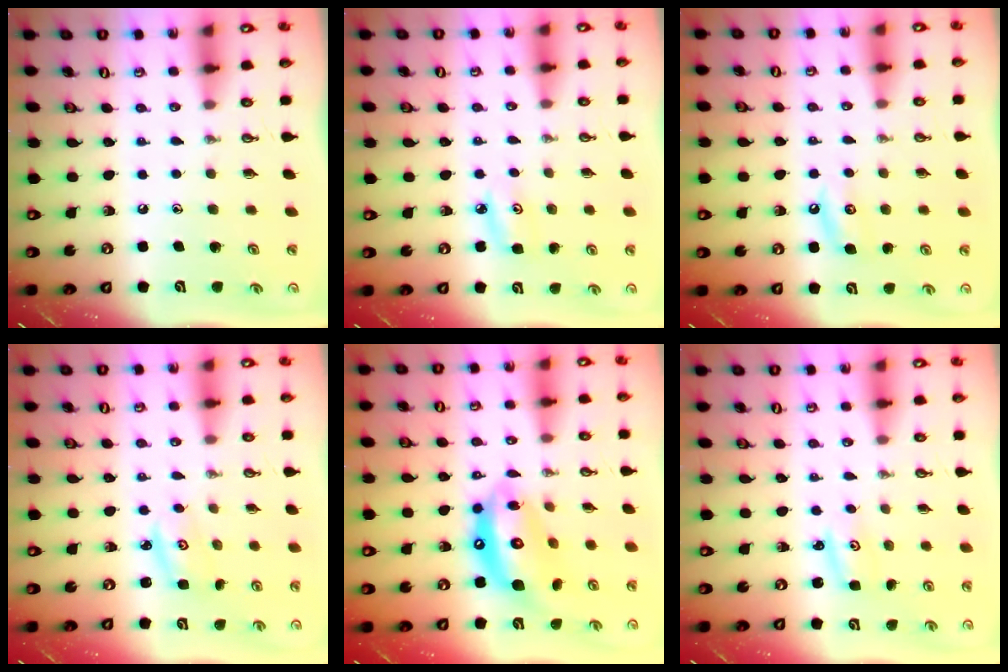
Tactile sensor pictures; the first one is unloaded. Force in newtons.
{"total": 5.6, "press": 5.6, "slide": 0.4}
{"total": 4.8, "press": 4.8, "slide": 0.2}
{"total": 2.8, "press": 2.8, "slide": 0.3}
{"total": 14.2, "press": 14.1, "slide": 1.2}
{"total": 2.9, "press": 2.9, "slide": 0.3}